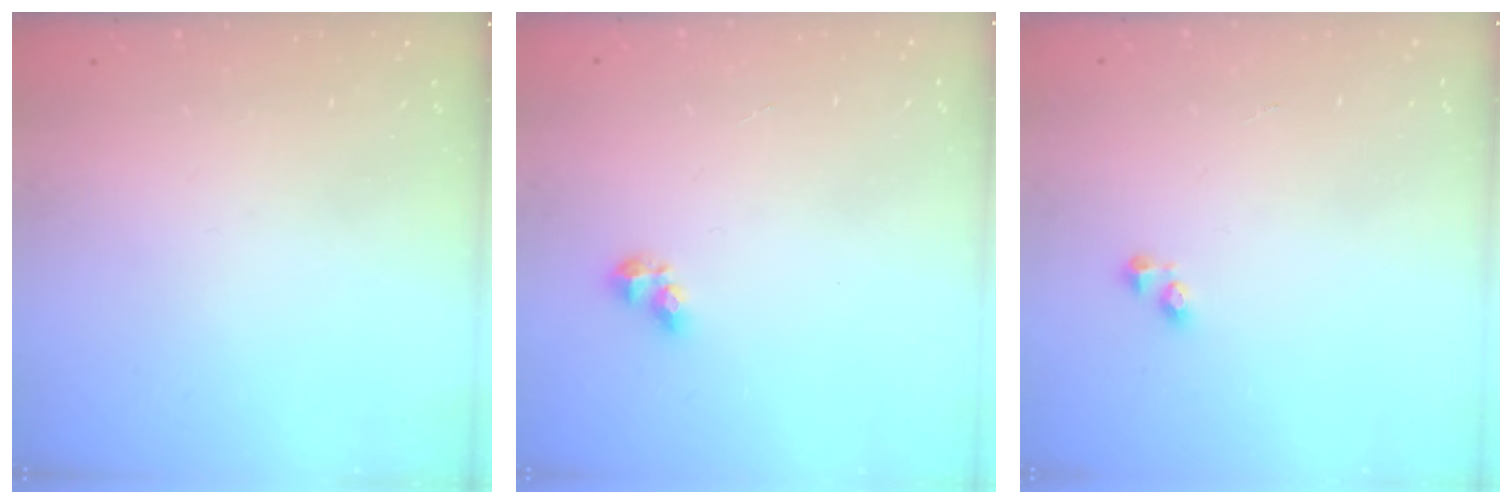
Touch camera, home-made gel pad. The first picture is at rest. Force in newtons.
{"total": 4.8, "press": 4.8, "slide": 0.6}
{"total": 2.2, "press": 2.2, "slide": 0.3}